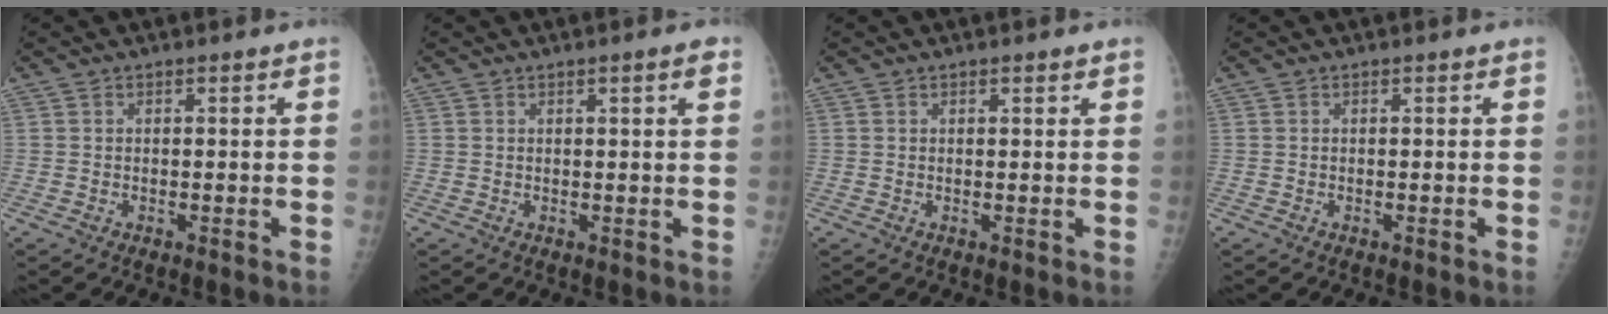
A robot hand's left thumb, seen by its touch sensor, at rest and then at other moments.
{"total": 2.3, "force": [1.1, 0.1, 2.0], "torque": [-0.027, -0.002, 0.015]}
{"total": 1.0, "force": [0.7, 0.3, 0.7], "torque": [-0.008, -0.002, 0.010]}
{"total": 0.0}